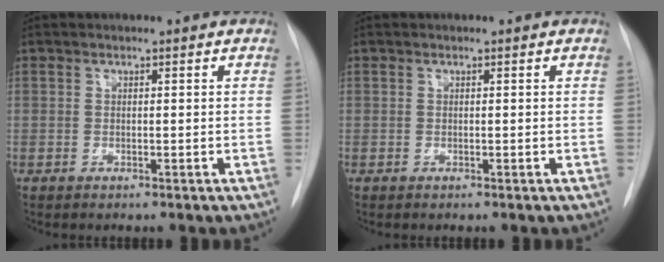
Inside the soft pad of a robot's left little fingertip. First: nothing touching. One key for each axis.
{"total": 0.0}